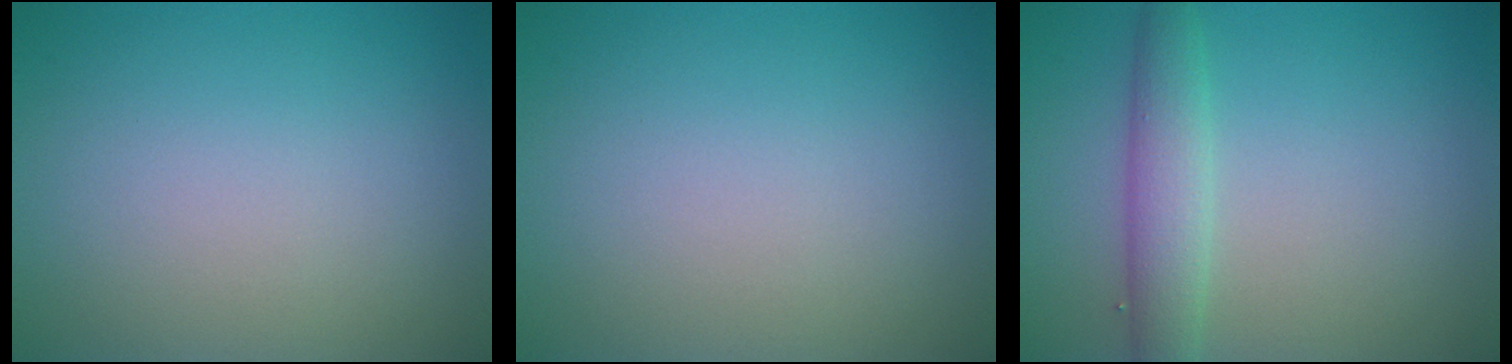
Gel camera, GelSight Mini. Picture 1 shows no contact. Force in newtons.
{"total": 0.0}
{"total": 3.2, "press": 3.2, "slide": 0.2}